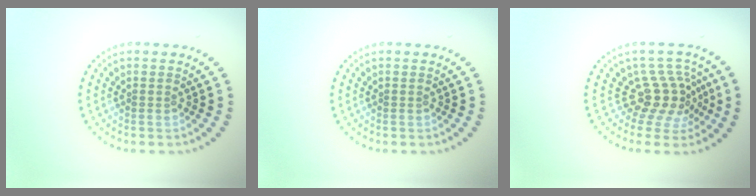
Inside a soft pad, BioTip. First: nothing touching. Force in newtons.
{"total": 0.0}
{"total": 3.9, "press": 2.9, "slide": 2.7}